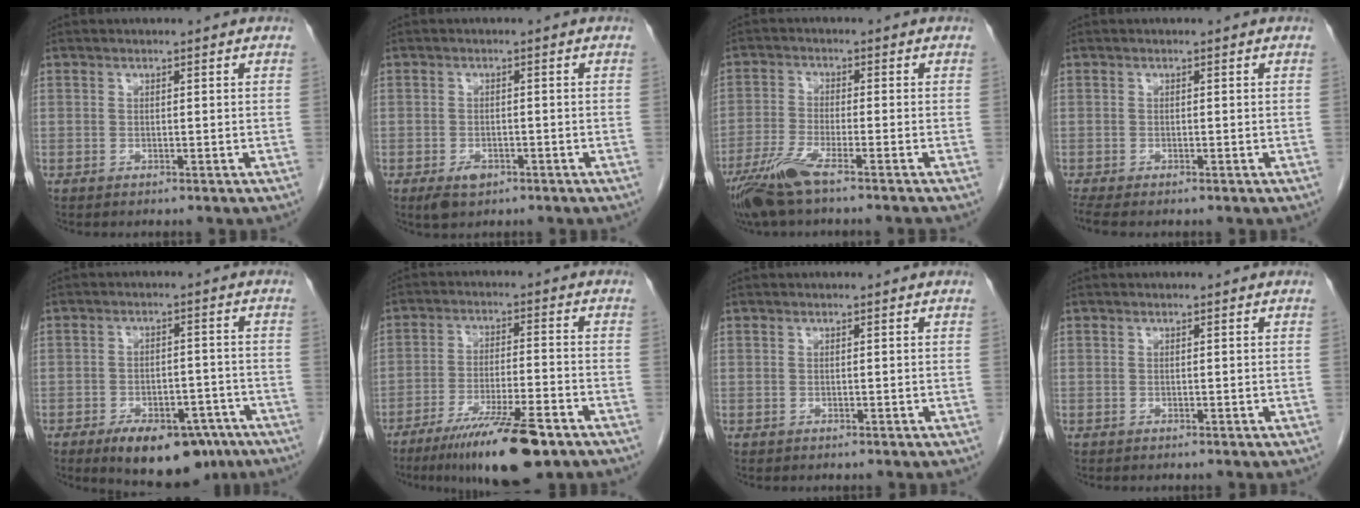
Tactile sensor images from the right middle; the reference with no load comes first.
{"total": 2.9, "force": [-1.7, 1.7, 1.8], "torque": [-0.033, -0.002, -0.019]}
{"total": 7.1, "force": [-5.2, -0.1, 4.9], "torque": [-0.100, -0.021, -0.103]}
{"total": 2.2, "force": [-1.8, 0.4, 1.2], "torque": [-0.030, -0.012, -0.031]}
{"total": 12.7, "force": [-8.6, 5.8, 7.2], "torque": [-0.091, 0.005, -0.122]}
{"total": 13.2, "force": [-9.0, 1.6, 9.6], "torque": [-0.164, -0.032, -0.150]}
{"total": 0.0}
{"total": 0.0}